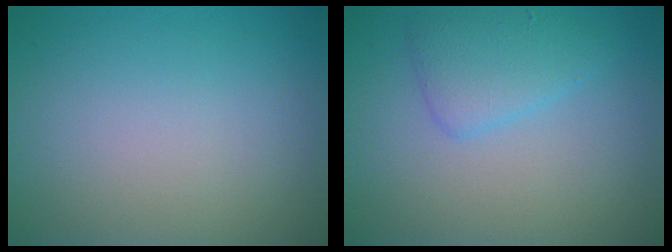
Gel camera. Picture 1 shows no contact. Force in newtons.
{"total": 2.8, "press": 2.8, "slide": 0.3}